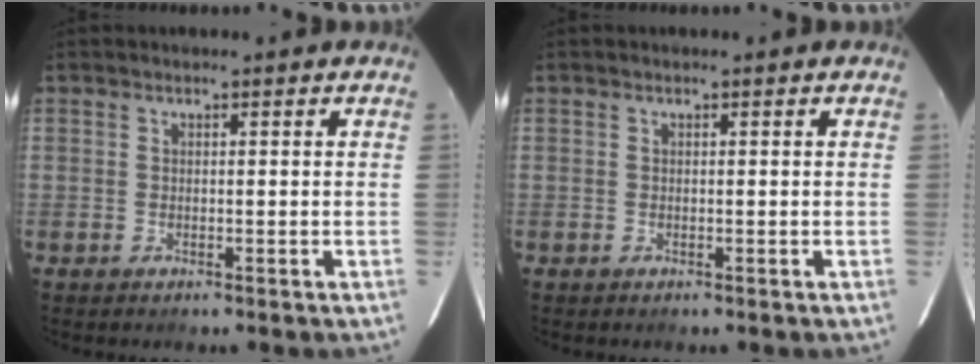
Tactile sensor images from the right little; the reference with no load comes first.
{"total": 0.0}